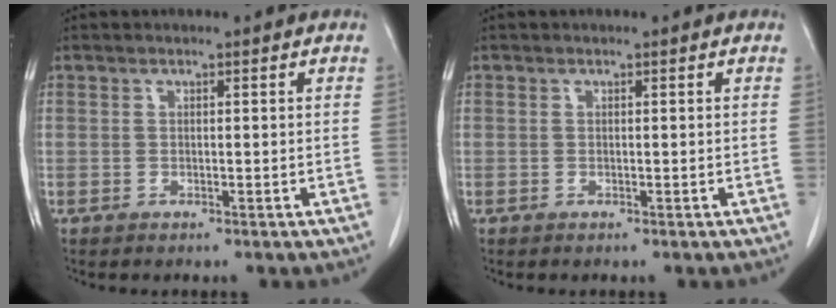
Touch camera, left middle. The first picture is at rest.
{"total": 0.0}